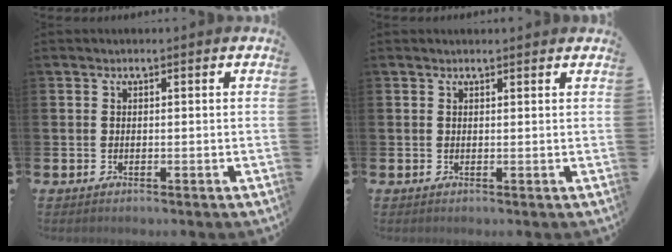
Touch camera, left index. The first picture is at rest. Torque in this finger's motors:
{"motor_torque": [0.90, -1.24, 0.03, 0.00]}